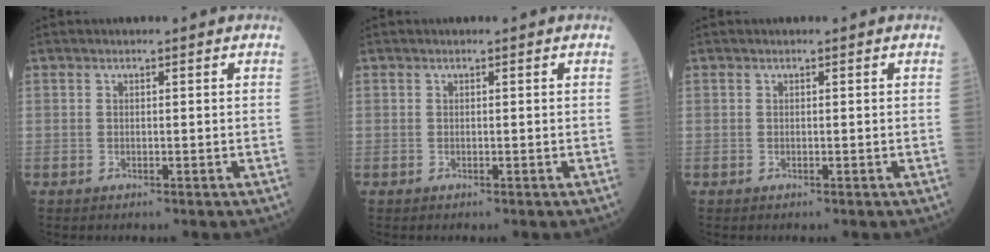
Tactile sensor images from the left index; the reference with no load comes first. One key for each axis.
{"total": 0.0}
{"total": 0.0}